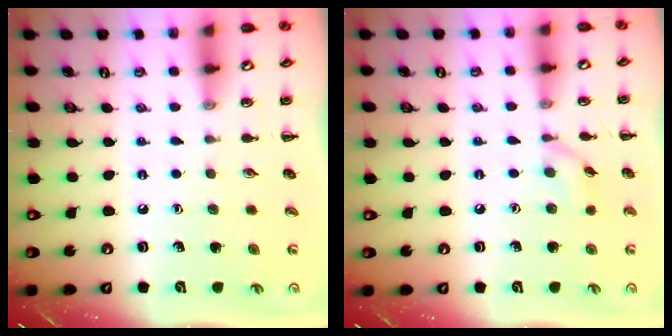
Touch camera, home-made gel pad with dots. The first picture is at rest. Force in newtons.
{"total": 6.8, "press": 6.7, "slide": 0.7}